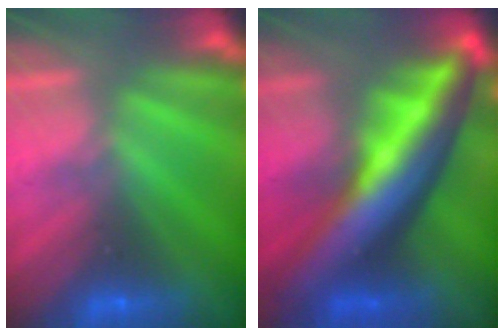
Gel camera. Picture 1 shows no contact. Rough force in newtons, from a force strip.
{"total": 8.1}